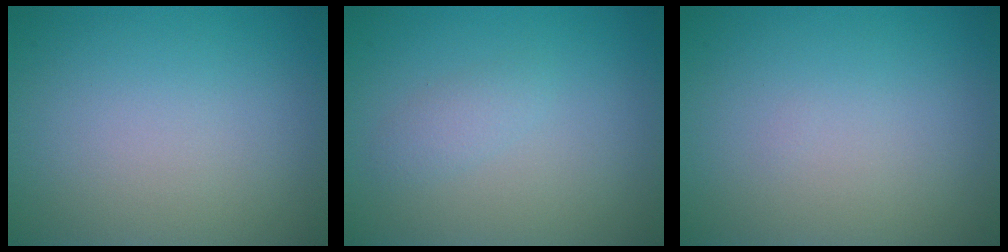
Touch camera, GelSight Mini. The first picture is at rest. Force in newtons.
{"total": 1.2, "press": 1.2, "slide": 0.1}
{"total": 0.0}